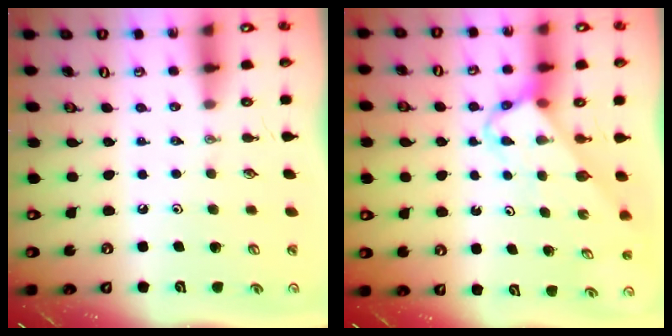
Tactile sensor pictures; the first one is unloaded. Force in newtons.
{"total": 3.7, "press": 3.7, "slide": 0.1}